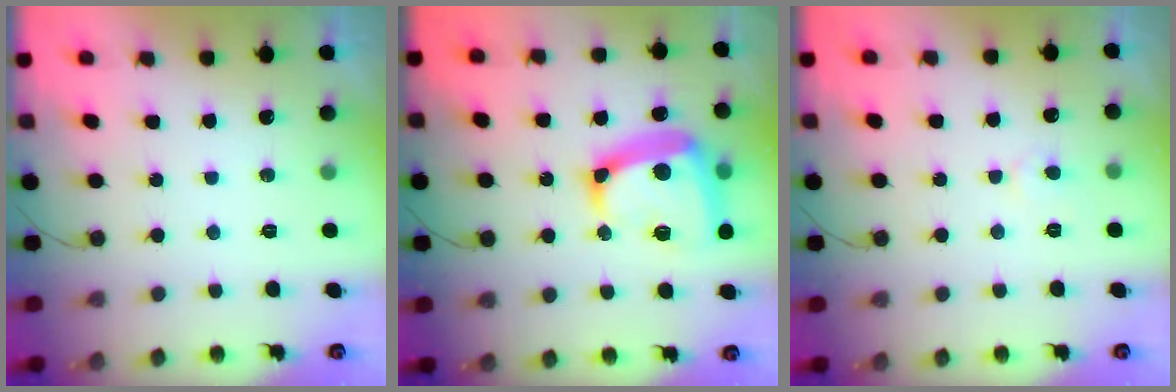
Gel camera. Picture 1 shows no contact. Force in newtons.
{"total": 17.0, "press": 16.9, "slide": 2.1}
{"total": 4.0, "press": 3.9, "slide": 0.2}